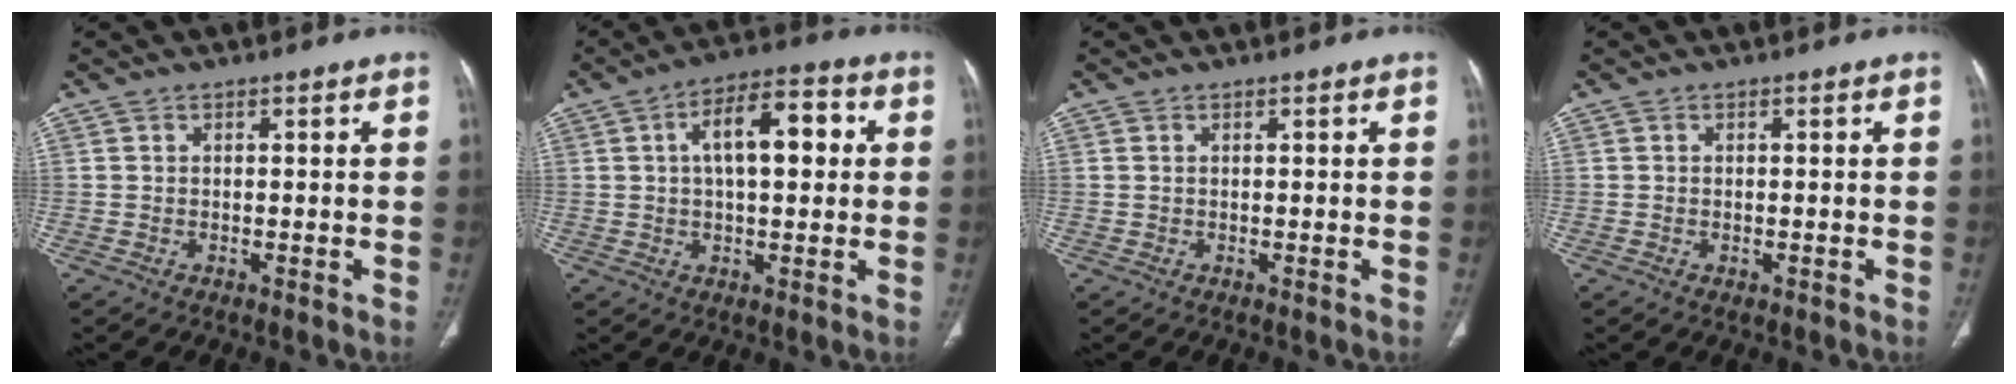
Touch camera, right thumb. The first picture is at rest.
{"total": 9.1, "force": [1.8, 4.2, 7.9], "torque": [-0.116, 0.019, 0.022]}
{"total": 0.0}
{"total": 0.5, "force": [-0.2, 0.3, 0.4], "torque": [-0.007, -0.001, 0.000]}